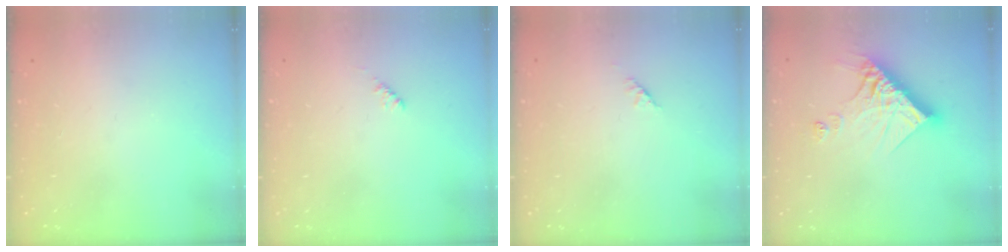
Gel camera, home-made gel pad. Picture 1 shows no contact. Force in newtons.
{"total": 3.1, "press": 3.1, "slide": 0.6}
{"total": 1.4, "press": 1.3, "slide": 0.5}
{"total": 14.4, "press": 14.3, "slide": 1.5}